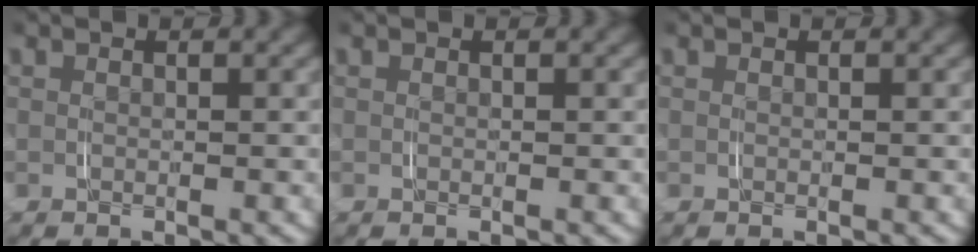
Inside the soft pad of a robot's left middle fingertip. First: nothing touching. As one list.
[{"total": 0.0}, {"total": 0.0}]